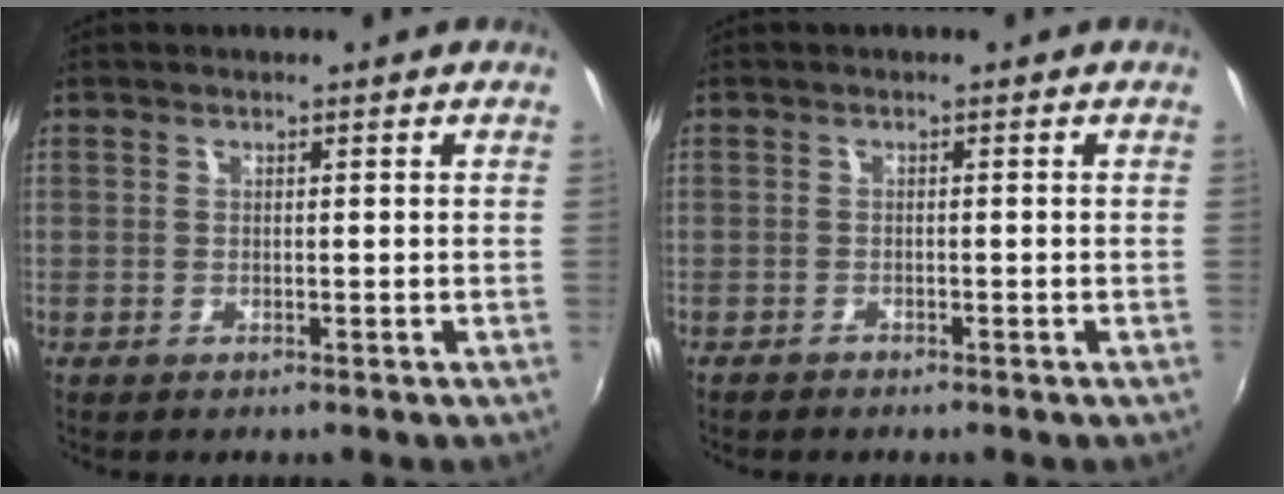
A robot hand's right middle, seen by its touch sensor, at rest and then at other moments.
{"total": 0.9, "force": [-0.9, 0.3, 0.0], "torque": [-0.004, 0.000, -0.018]}